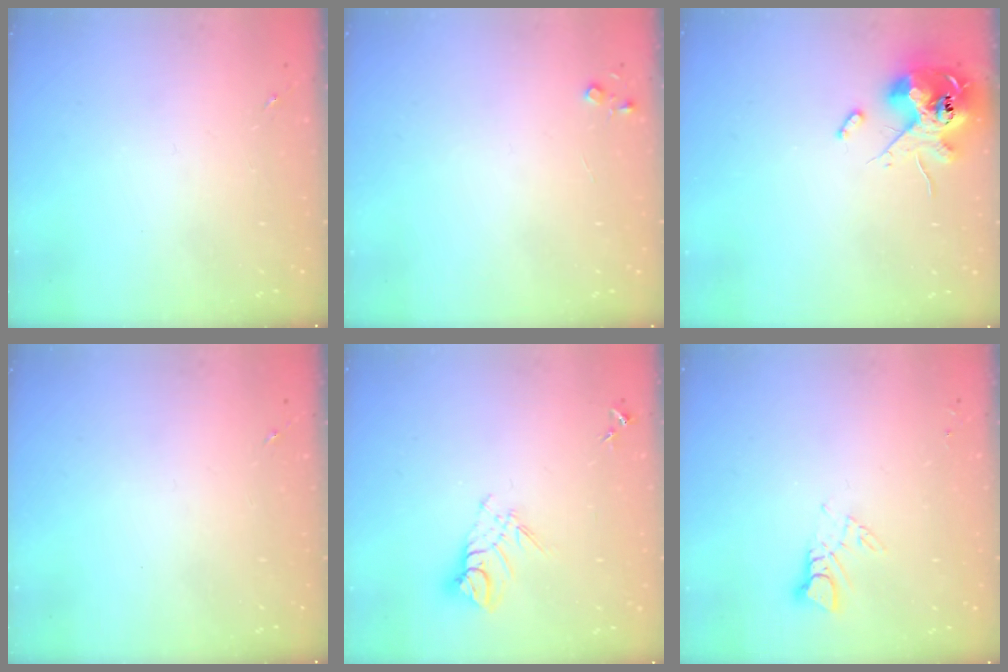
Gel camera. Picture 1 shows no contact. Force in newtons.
{"total": 3.6, "press": 3.6, "slide": 0.4}
{"total": 12.8, "press": 12.6, "slide": 2.2}
{"total": 0.0}
{"total": 8.8, "press": 8.7, "slide": 0.7}
{"total": 3.8, "press": 3.8, "slide": 0.2}